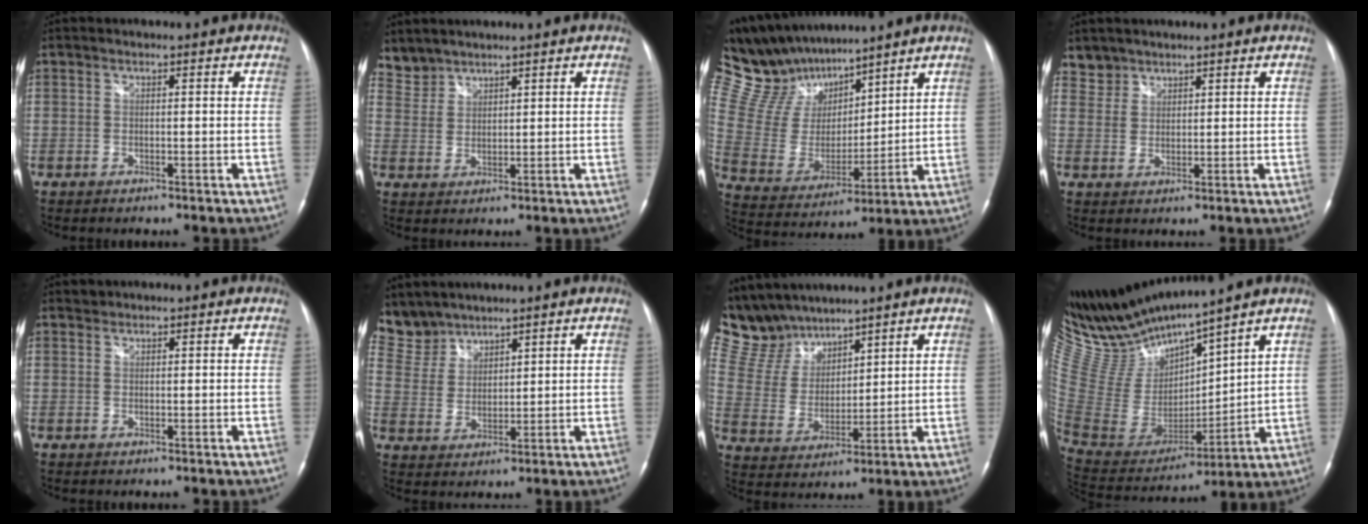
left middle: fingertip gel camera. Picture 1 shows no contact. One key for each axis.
{"total": 4.0, "fx": 3.7, "fy": 1.3, "fz": -0.6, "tx": 0.012, "ty": 0.010, "tz": 0.083}
{"total": 15.5, "fx": 13.5, "fy": 5.1, "fz": 5.5, "tx": -0.127, "ty": 0.023, "tz": 0.269}
{"total": 3.2, "fx": 2.7, "fy": 1.7, "fz": -0.7, "tx": 0.021, "ty": 0.007, "tz": 0.051}
{"total": 0.7, "fx": 0.6, "fy": 0.3, "fz": -0.2, "tx": 0.000, "ty": 0.004, "tz": 0.008}
{"total": 6.8, "fx": 6.3, "fy": 2.5, "fz": -0.3, "tx": 0.001, "ty": 0.009, "tz": 0.143}
{"total": 10.7, "fx": 10.0, "fy": 3.7, "fz": 1.6, "tx": -0.054, "ty": 0.020, "tz": 0.214}
{"total": 17.2, "fx": 15.8, "fy": 0.3, "fz": 6.8, "tx": -0.149, "ty": -0.018, "tz": 0.323}